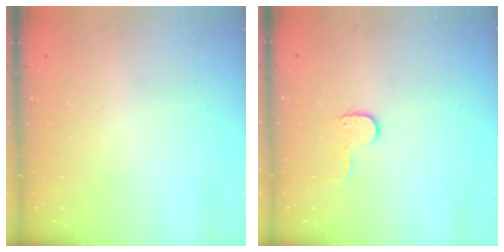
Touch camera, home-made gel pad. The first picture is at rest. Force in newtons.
{"total": 5.1, "press": 5.0, "slide": 0.5}